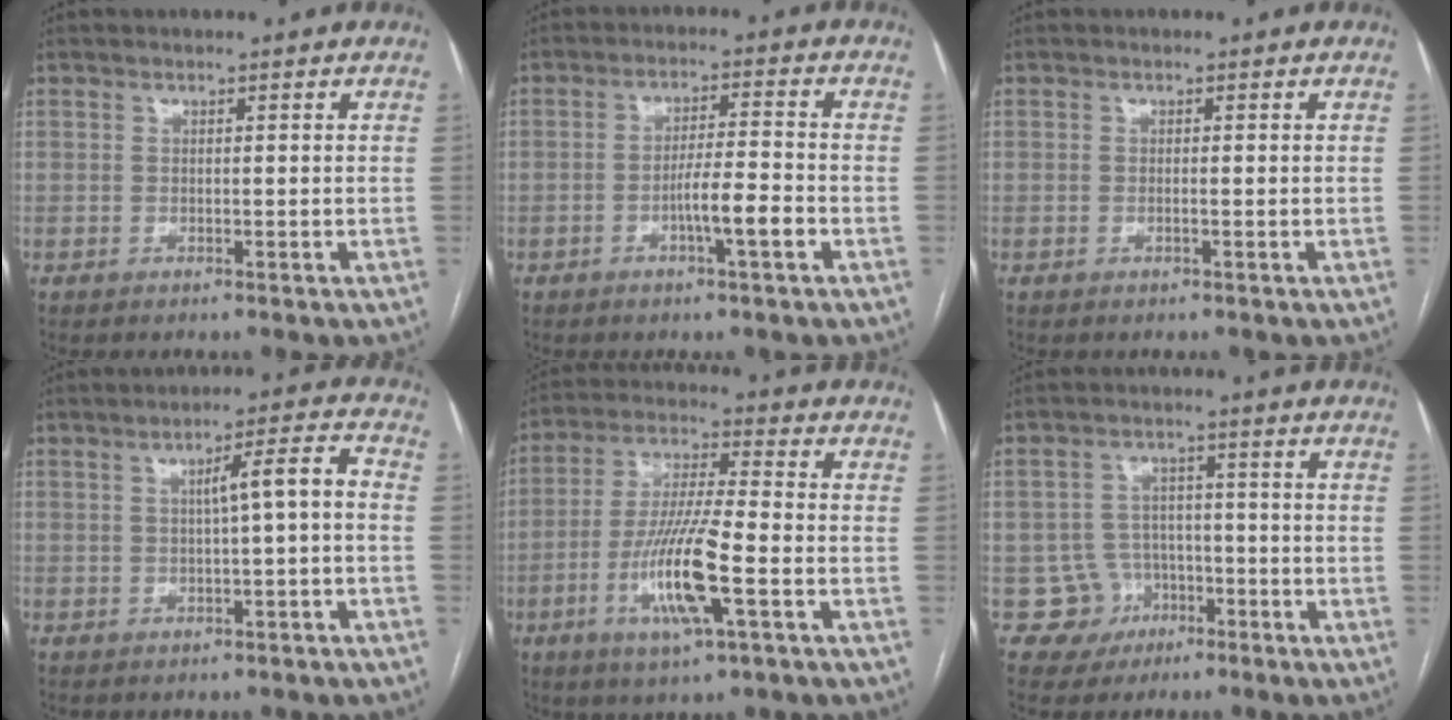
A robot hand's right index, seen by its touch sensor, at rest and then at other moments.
{"total": 5.9, "force": [-2.4, 0.2, 5.4], "torque": [-0.093, 0.002, -0.042]}
{"total": 0.6, "force": [-0.2, 0.0, 0.5], "torque": [-0.011, 0.001, -0.002]}
{"total": 5.4, "force": [0.0, 0.3, 5.4], "torque": [-0.079, 0.016, 0.000]}
{"total": 12.8, "force": [-4.2, 1.2, 12.1], "torque": [-0.240, -0.011, -0.078]}
{"total": 5.7, "force": [-2.3, 5.2, -0.2], "torque": [0.015, 0.014, -0.032]}